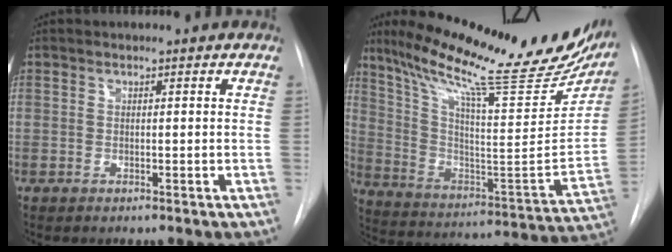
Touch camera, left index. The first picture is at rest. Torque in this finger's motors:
{"motor_torque": [0.81, -1.04, 0.42, 0.12]}